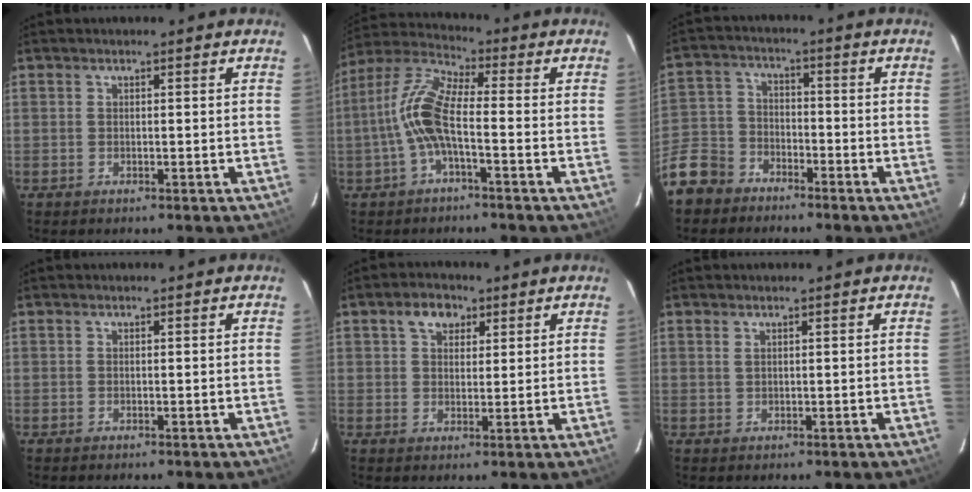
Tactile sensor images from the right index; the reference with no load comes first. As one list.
[{"total": 9.8, "force": [-2.3, 2.5, 9.1], "torque": [-0.206, 0.014, -0.047]}, {"total": 11.1, "force": [-7.8, 7.2, 3.4], "torque": [-0.104, 0.016, -0.150]}, {"total": 0.0}, {"total": 4.4, "force": [2.4, 3.0, 2.3], "torque": [-0.034, 0.014, 0.040]}, {"total": 0.7, "force": [0.5, 0.3, 0.4], "torque": [-0.007, 0.002, 0.009]}]